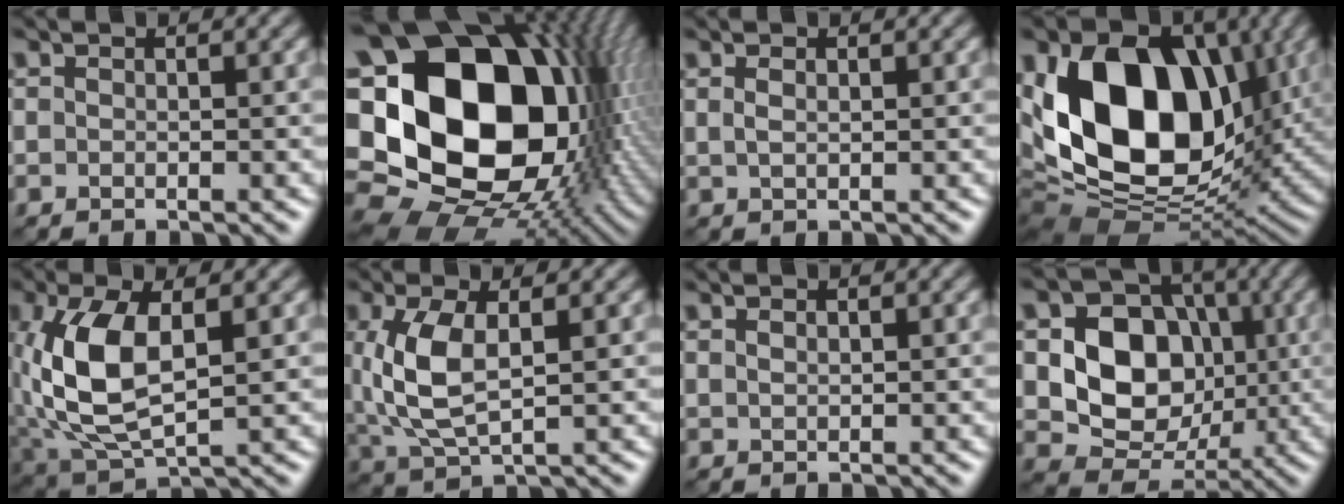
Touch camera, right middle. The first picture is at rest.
{"total": 24.7, "force": [1.7, 19.3, 15.3], "torque": [-0.303, 0.004, 0.008]}
{"total": 0.9, "force": [0.4, 0.3, 0.7], "torque": [-0.017, 0.000, 0.010]}
{"total": 16.2, "force": [2.0, 11.1, 11.7], "torque": [-0.219, -0.009, 0.024]}
{"total": 8.4, "force": [0.6, 4.1, 7.3], "torque": [-0.168, 0.005, 0.014]}
{"total": 5.9, "force": [0.9, 2.7, 5.2], "torque": [-0.126, -0.001, 0.023]}
{"total": 0.7, "force": [0.5, 0.3, 0.5], "torque": [-0.011, 0.000, 0.012]}
{"total": 9.0, "force": [0.3, 7.3, 5.3], "torque": [-0.091, -0.001, -0.003]}